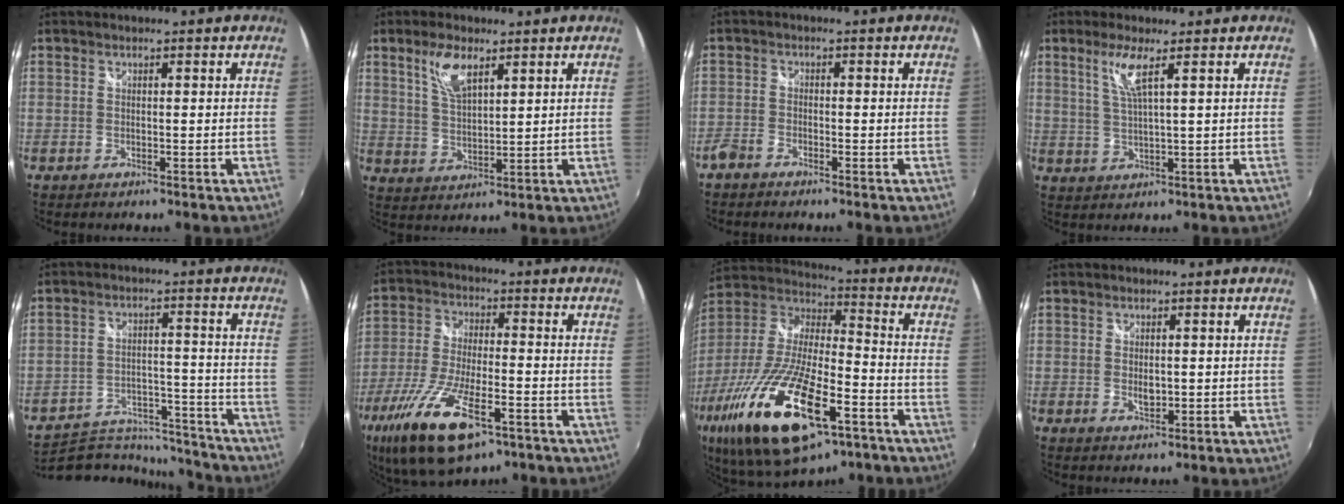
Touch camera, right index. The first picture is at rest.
{"total": 6.8, "force": [4.0, 2.6, 4.9], "torque": [-0.093, 0.005, 0.080]}
{"total": 3.0, "force": [-2.5, 1.1, 1.1], "torque": [-0.036, -0.002, -0.053]}
{"total": 4.8, "force": [2.4, -0.1, 4.2], "torque": [-0.085, -0.005, 0.051]}
{"total": 14.7, "force": [-13.4, 5.1, 3.2], "torque": [-0.072, 0.022, -0.185]}
{"total": 18.9, "force": [-10.5, 6.8, 14.2], "torque": [-0.296, -0.054, -0.191]}
{"total": 29.8, "force": [-14.5, 10.7, 23.7], "torque": [-0.476, -0.066, -0.253]}
{"total": 2.4, "force": [-0.1, 1.5, 1.8], "torque": [-0.028, -0.004, 0.001]}